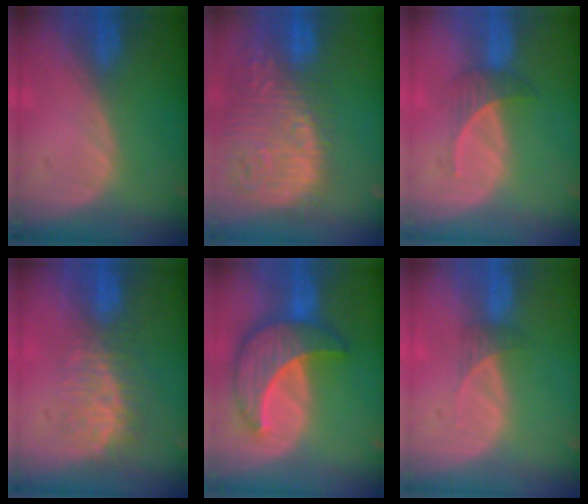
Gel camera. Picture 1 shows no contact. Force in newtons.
{"total": 15.8, "press": 13.0, "slide": 9.0}
{"total": 3.2, "press": 3.1, "slide": 0.9}
{"total": 8.1, "press": 7.2, "slide": 3.7}
{"total": 10.0, "press": 10.0, "slide": 0.8}
{"total": 1.8, "press": 1.6, "slide": 0.8}